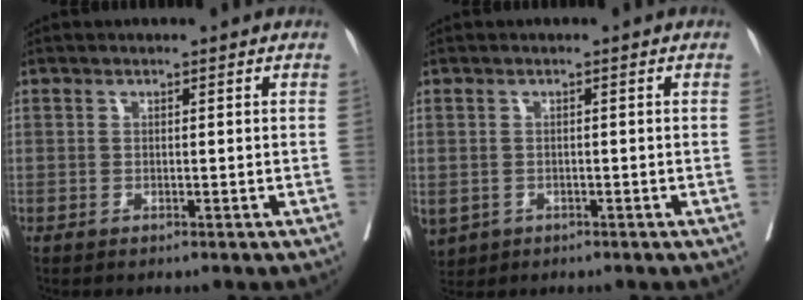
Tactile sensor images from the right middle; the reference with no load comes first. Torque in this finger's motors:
{"motor_torque": [1.25, -0.88, 1.05, 0.21]}